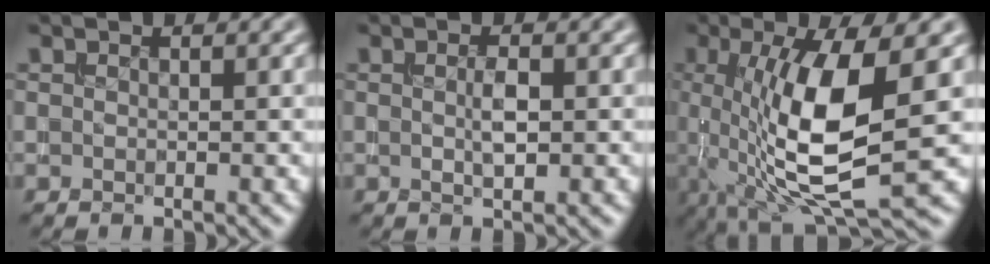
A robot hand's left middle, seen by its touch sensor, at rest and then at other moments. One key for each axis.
{"total": 1.5, "fx": -0.1, "fy": 0.3, "fz": 1.4, "tx": -0.032, "ty": 0.003, "tz": 0.000}
{"total": 9.9, "fx": 0.1, "fy": 2.8, "fz": 9.5, "tx": -0.171, "ty": -0.009, "tz": 0.008}